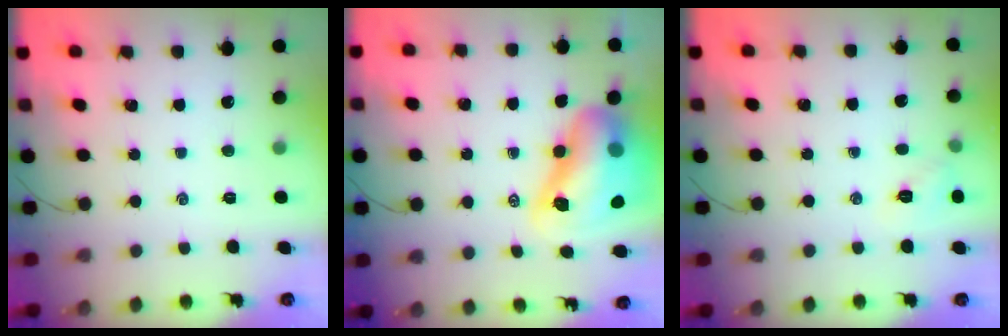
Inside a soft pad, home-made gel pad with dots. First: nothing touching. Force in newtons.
{"total": 16.0, "press": 15.4, "slide": 4.4}
{"total": 6.3, "press": 6.1, "slide": 1.5}